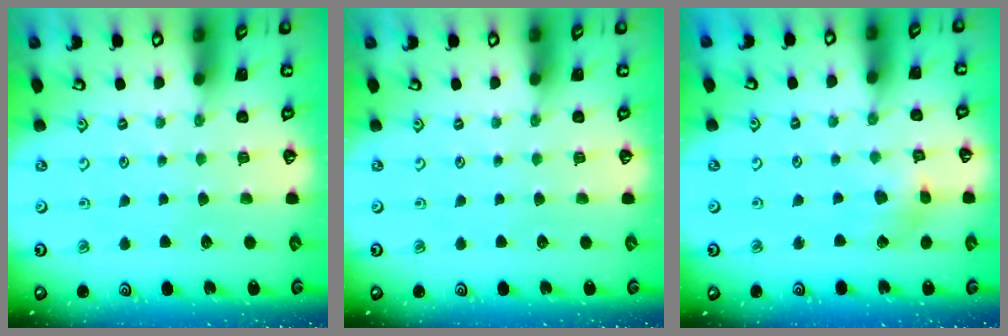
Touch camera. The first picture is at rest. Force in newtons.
{"total": 0.0}
{"total": 4.8, "press": 4.7, "slide": 0.6}